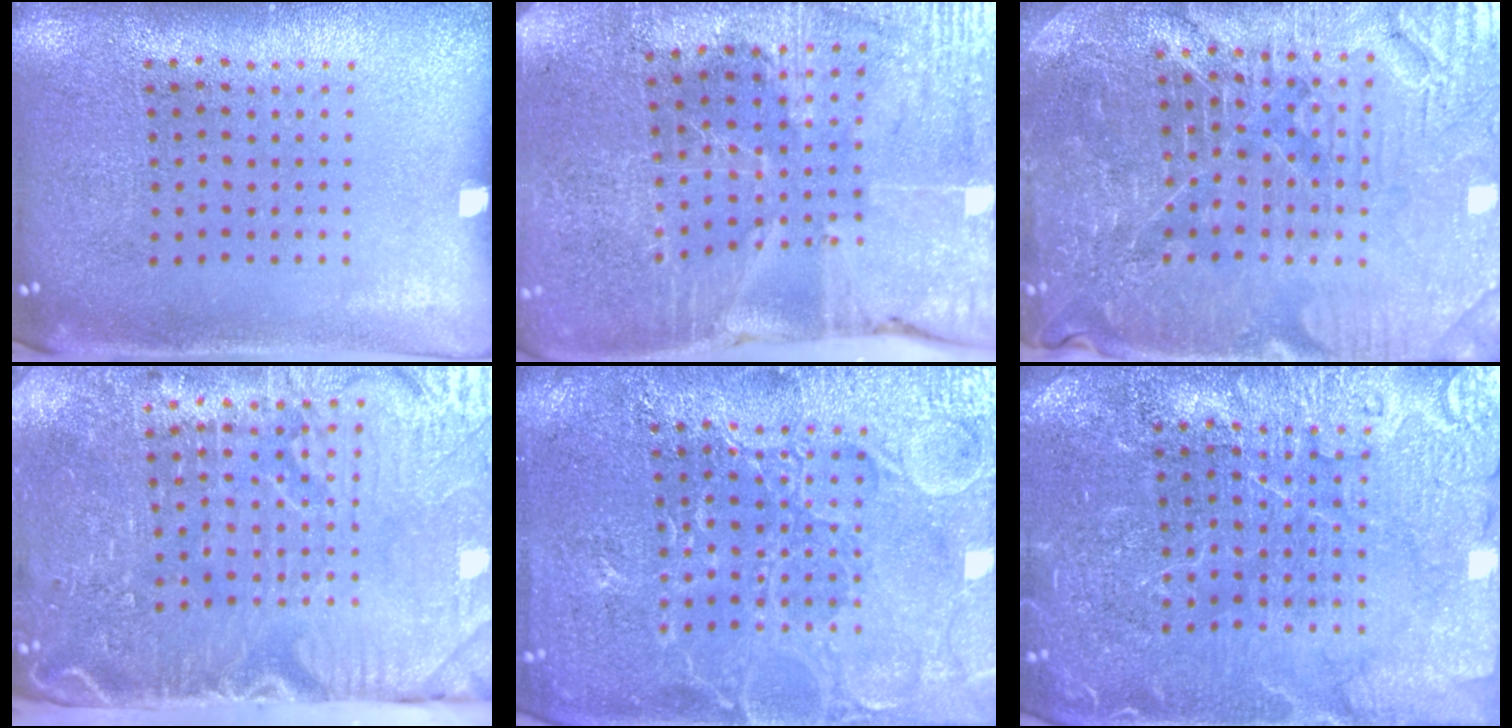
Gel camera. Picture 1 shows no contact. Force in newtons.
{"total": 3.4, "press": 3.4, "slide": 0.3}
{"total": 4.6, "press": 4.4, "slide": 1.4}
{"total": 5.3, "press": 4.4, "slide": 2.9}
{"total": 6.5, "press": 6.4, "slide": 0.9}
{"total": 4.5, "press": 4.4, "slide": 0.6}